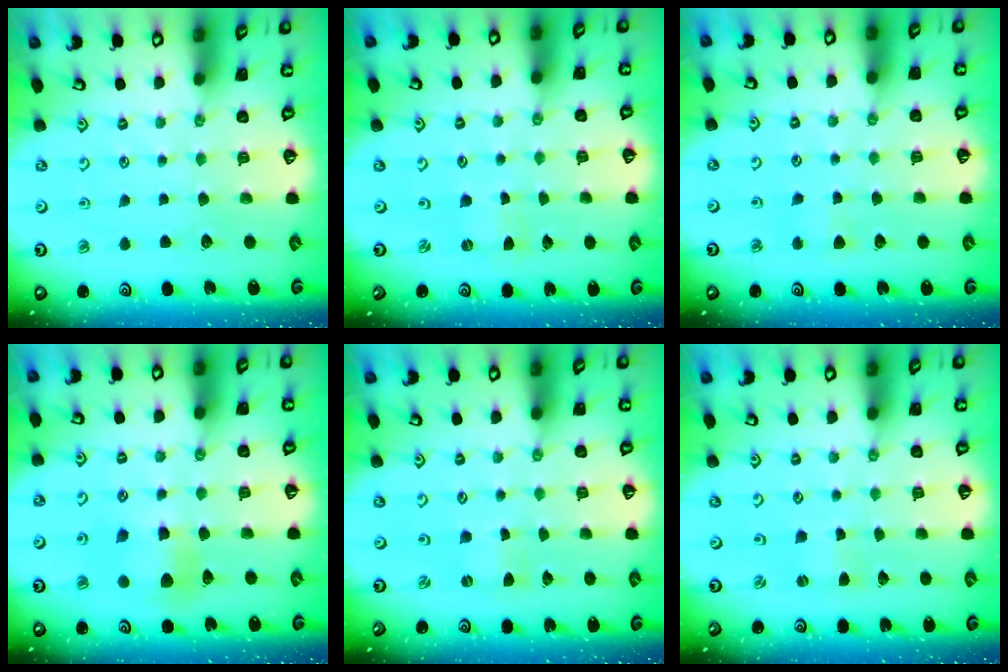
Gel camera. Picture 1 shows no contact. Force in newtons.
{"total": 0.0}
{"total": 3.1, "press": 3.1, "slide": 0.5}
{"total": 9.5, "press": 9.5, "slide": 0.7}
{"total": 0.0}
{"total": 1.0, "press": 1.0, "slide": 0.3}